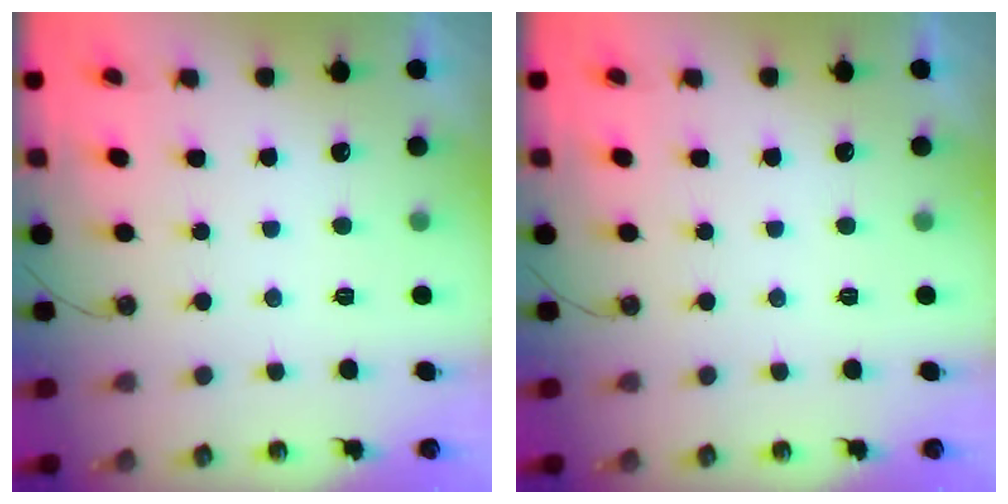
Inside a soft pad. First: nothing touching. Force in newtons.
{"total": 0.0}